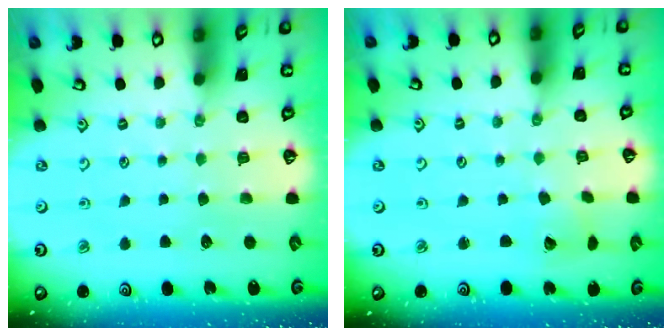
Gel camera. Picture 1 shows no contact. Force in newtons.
{"total": 2.2, "press": 2.2, "slide": 0.3}